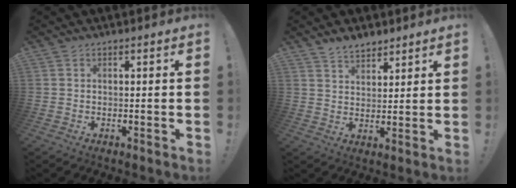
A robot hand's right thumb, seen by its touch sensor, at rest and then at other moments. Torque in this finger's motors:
{"motor_torque": [0.01, 0.02, 0.45, 0.35, 0.00]}